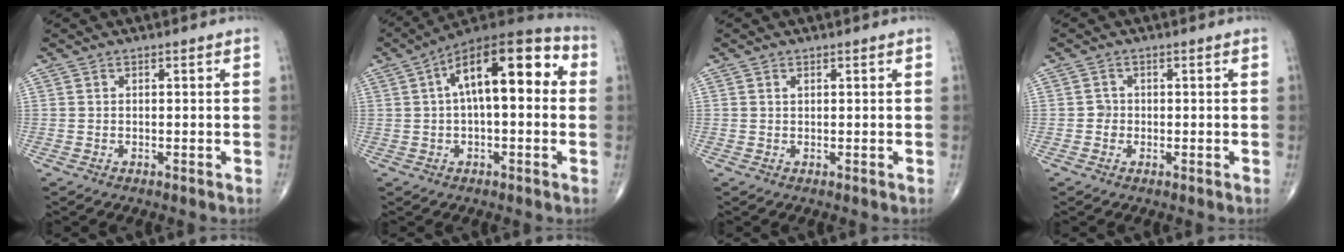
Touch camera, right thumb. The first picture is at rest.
{"total": 17.7, "force": [3.3, 7.6, 15.6], "torque": [-0.219, 0.044, 0.040]}
{"total": 0.5, "force": [0.3, 0.3, 0.3], "torque": [-0.006, 0.001, 0.006]}
{"total": 1.4, "force": [-0.3, 1.3, 0.2], "torque": [0.008, 0.006, -0.010]}